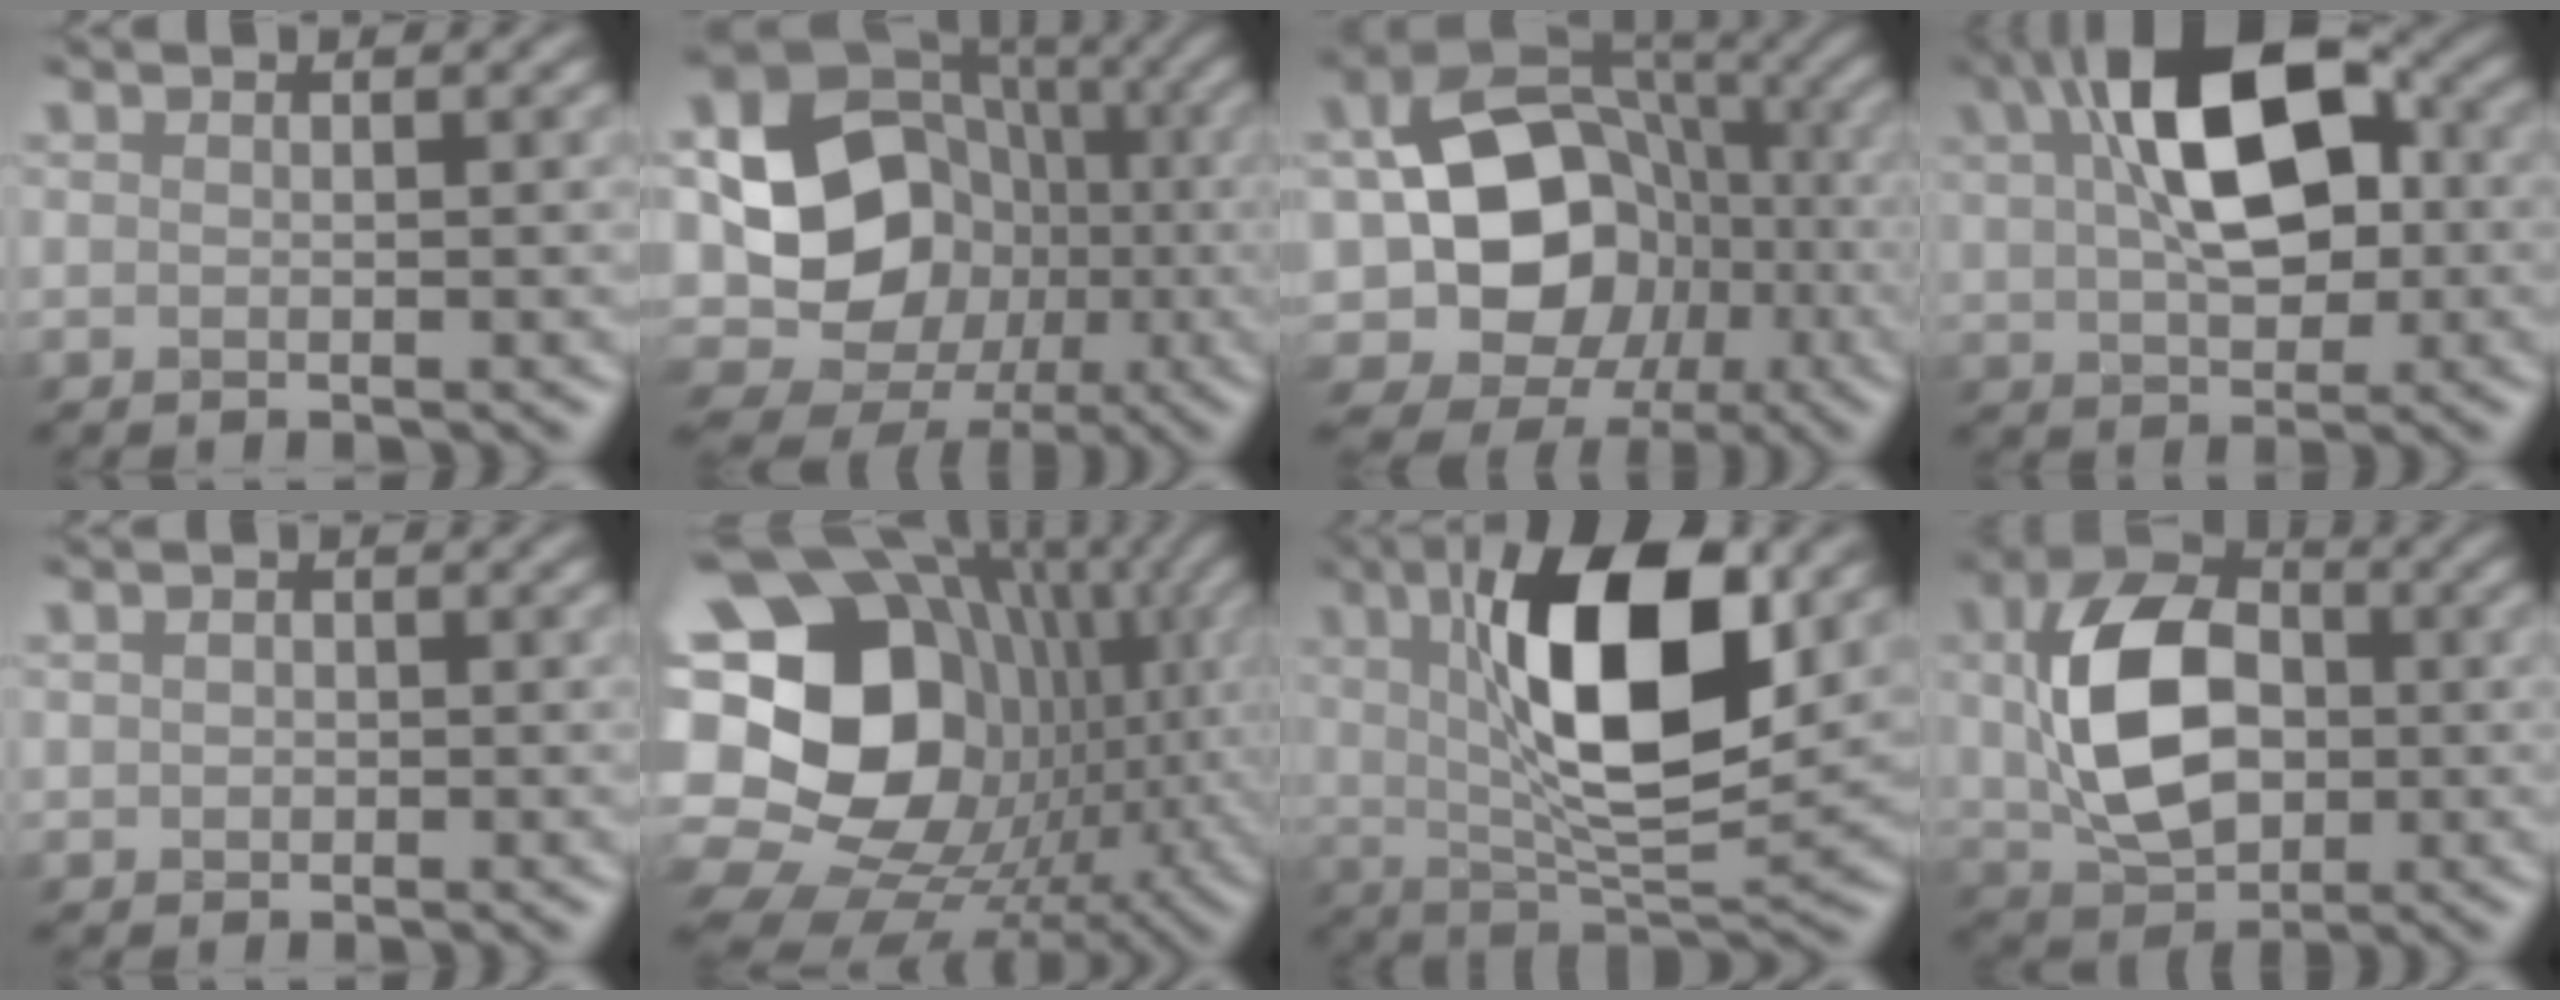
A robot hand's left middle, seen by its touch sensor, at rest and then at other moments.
{"total": 15.7, "force": [-2.0, 14.3, 6.0], "torque": [-0.146, 0.012, -0.025]}
{"total": 11.7, "force": [-2.5, 9.7, 6.1], "torque": [-0.115, -0.002, -0.024]}
{"total": 8.7, "force": [2.3, 4.4, 7.1], "torque": [-0.136, 0.018, 0.050]}
{"total": 0.7, "force": [0.1, 0.5, -0.5], "torque": [-0.002, 0.007, 0.014]}
{"total": 19.5, "force": [0.6, 15.4, 11.9], "torque": [-0.272, 0.002, 0.027]}
{"total": 10.2, "force": [2.7, 3.1, 9.3], "torque": [-0.169, 0.002, 0.062]}
{"total": 8.3, "force": [0.0, 5.8, 5.9], "torque": [-0.152, -0.003, 0.023]}